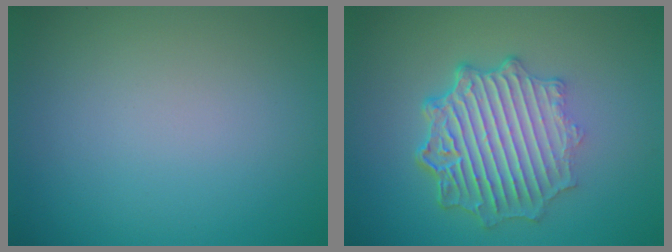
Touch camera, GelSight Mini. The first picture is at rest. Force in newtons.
{"total": 7.1, "press": 5.3, "slide": 4.7}